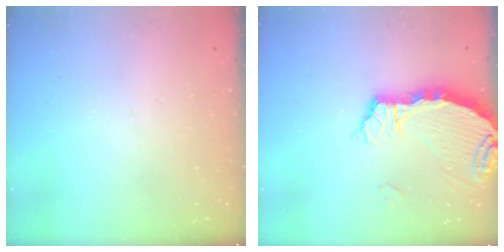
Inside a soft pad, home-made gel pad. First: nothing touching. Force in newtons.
{"total": 5.6, "press": 5.6, "slide": 0.4}